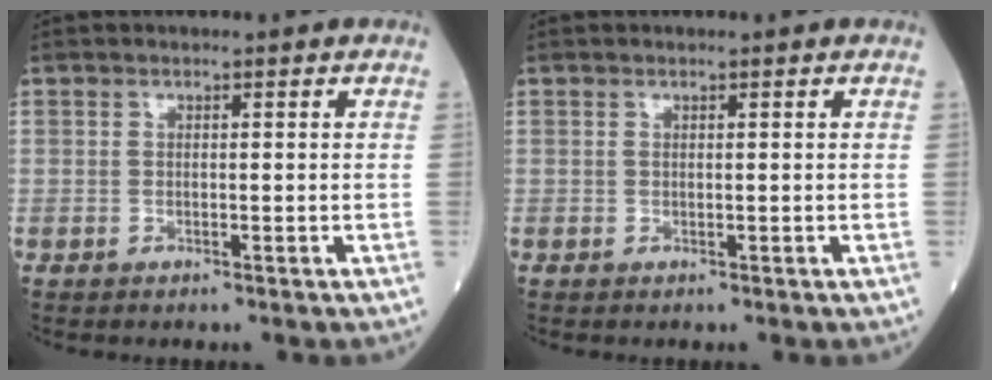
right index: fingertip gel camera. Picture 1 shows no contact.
{"total": 0.0}